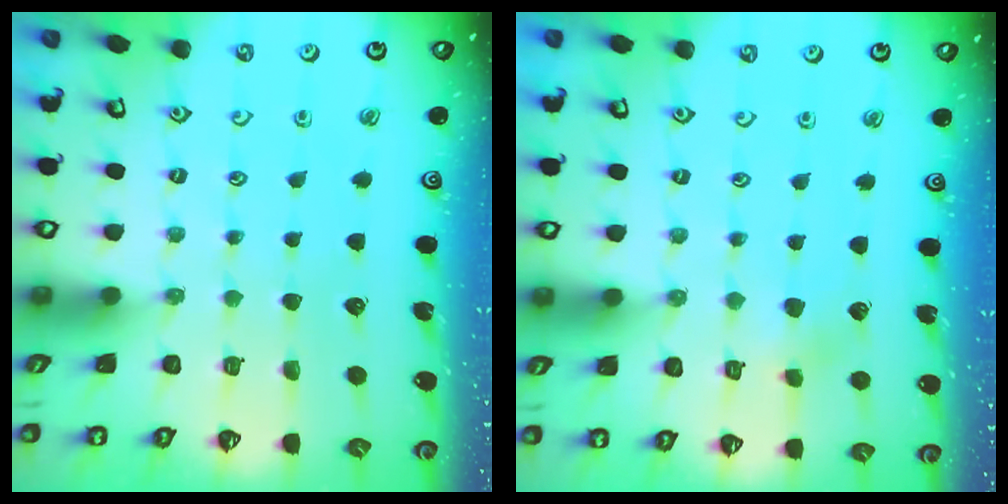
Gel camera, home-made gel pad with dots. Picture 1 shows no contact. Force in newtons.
{"total": 3.6, "press": 3.5, "slide": 0.3}